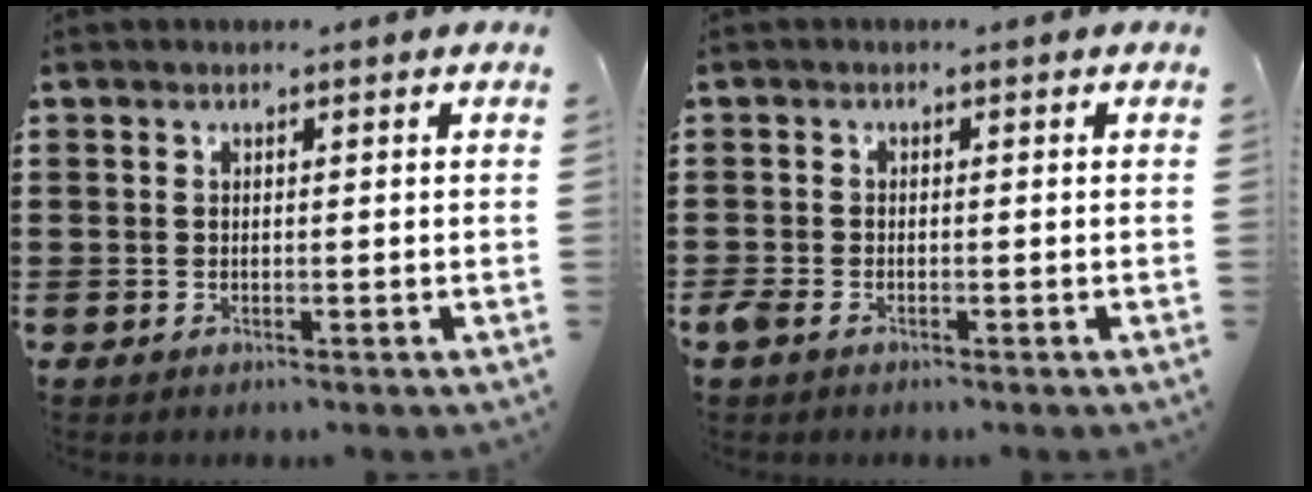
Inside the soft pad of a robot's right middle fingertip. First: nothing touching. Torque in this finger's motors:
{"motor_torque": [1.11, -0.56, 0.05, 0.14]}